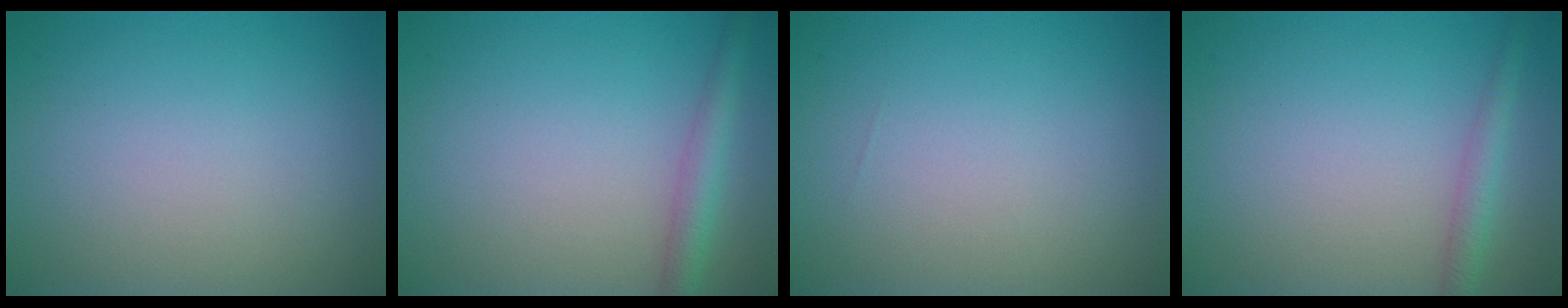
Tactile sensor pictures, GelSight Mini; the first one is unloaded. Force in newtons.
{"total": 2.7, "press": 2.7, "slide": 0.1}
{"total": 0.0}
{"total": 2.0, "press": 2.0, "slide": 0.1}